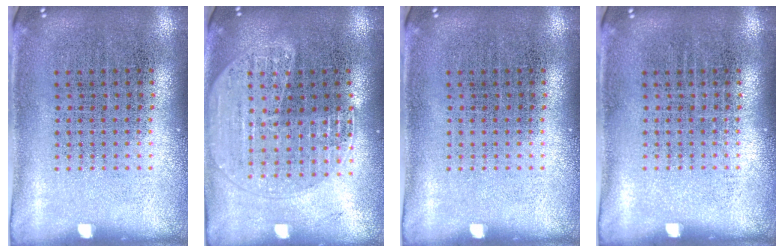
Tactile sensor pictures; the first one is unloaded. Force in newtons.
{"total": 1.7, "press": 1.6, "slide": 0.6}
{"total": 0.0}
{"total": 0.0}